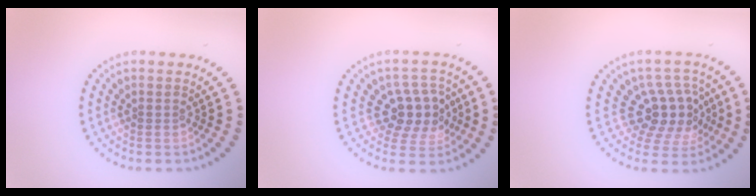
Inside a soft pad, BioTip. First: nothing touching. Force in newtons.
{"total": 3.9, "press": 3.6, "slide": 1.5}
{"total": 4.2, "press": 3.6, "slide": 2.2}